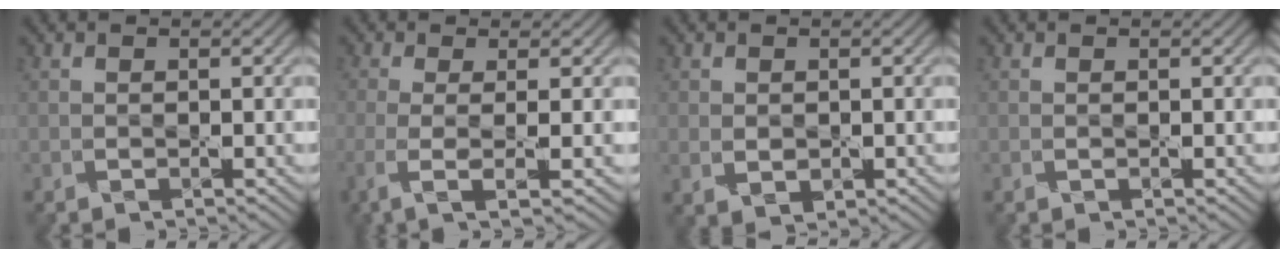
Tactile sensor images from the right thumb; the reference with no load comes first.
{"total": 5.0, "force": [-1.0, 1.2, 4.7], "torque": [-0.095, -0.009, -0.024]}
{"total": 2.0, "force": [0.0, 1.5, 1.3], "torque": [-0.032, -0.009, 0.004]}
{"total": 0.0}